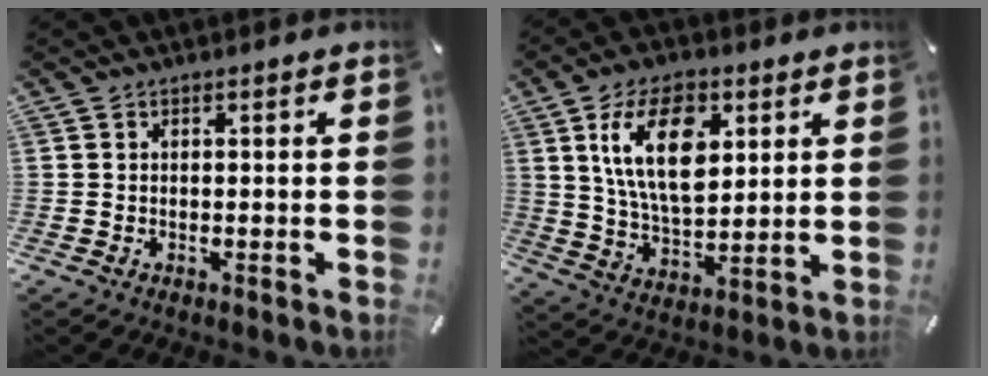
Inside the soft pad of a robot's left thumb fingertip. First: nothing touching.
{"total": 15.9, "force": [6.0, 9.1, 11.5], "torque": [-0.229, -0.005, 0.102]}